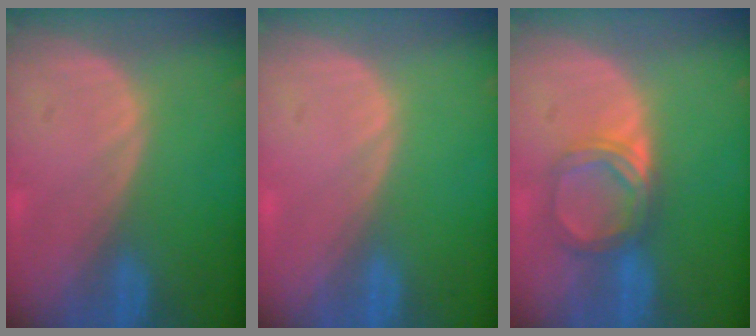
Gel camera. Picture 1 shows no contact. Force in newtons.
{"total": 0.0}
{"total": 5.2, "press": 4.8, "slide": 1.9}